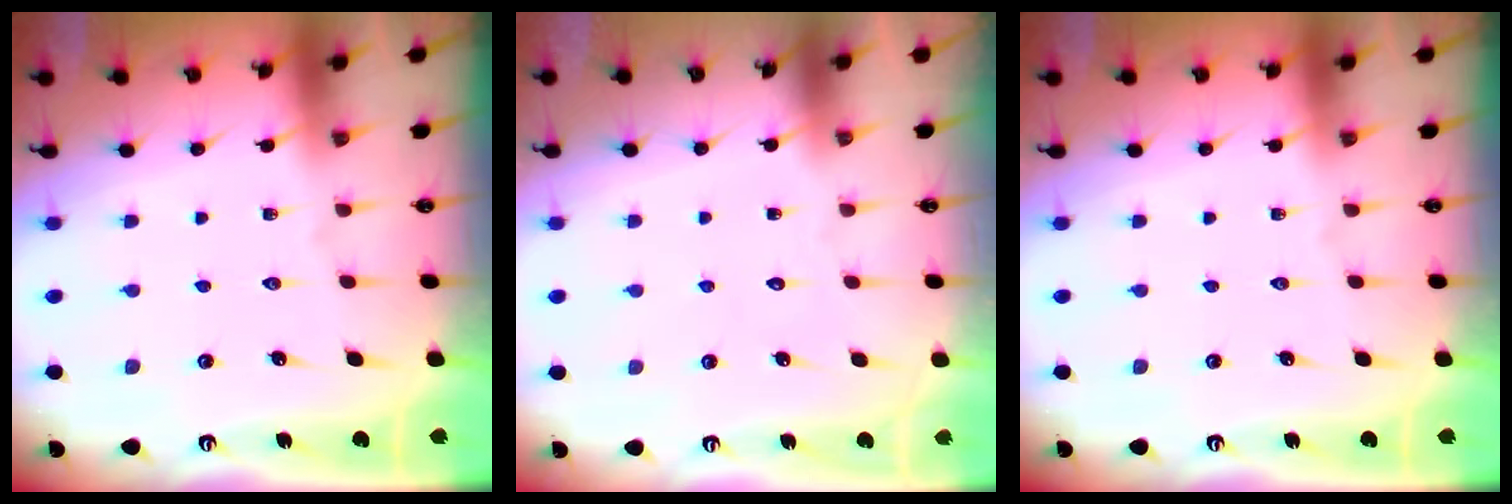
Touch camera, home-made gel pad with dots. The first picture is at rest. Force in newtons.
{"total": 1.6, "press": 1.6, "slide": 0.0}
{"total": 0.0}